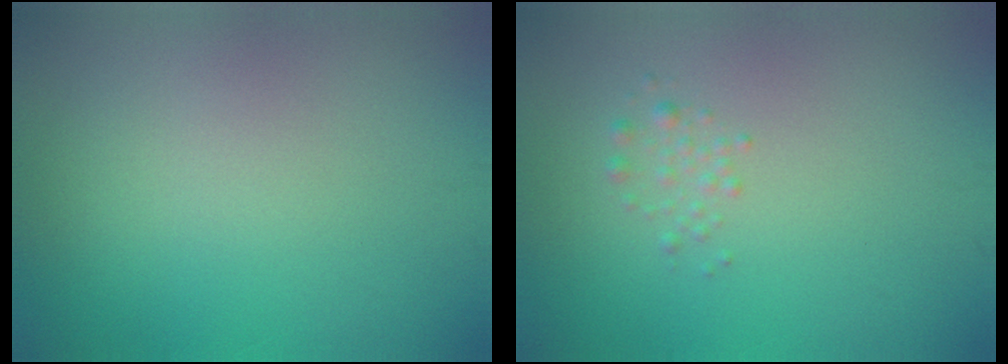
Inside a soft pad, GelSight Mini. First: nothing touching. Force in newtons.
{"total": 1.0, "press": 1.0, "slide": 0.0}